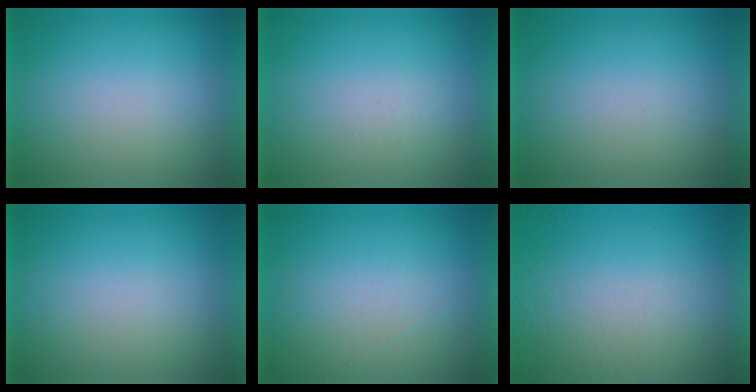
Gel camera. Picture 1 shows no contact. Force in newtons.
{"total": 1.4}
{"total": 0.0}
{"total": 0.0}
{"total": 1.0}
{"total": 4.7}